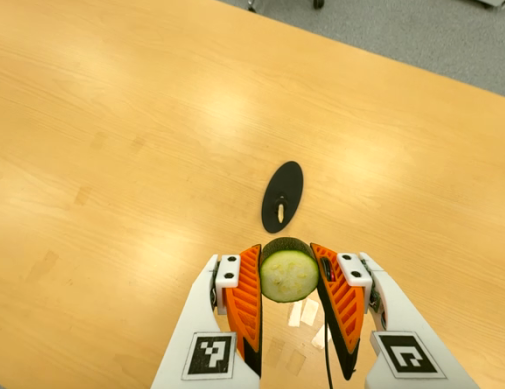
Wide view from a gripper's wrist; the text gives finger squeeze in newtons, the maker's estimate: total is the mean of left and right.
{"total": 10.3, "left": 9.7, "right": 11.0}